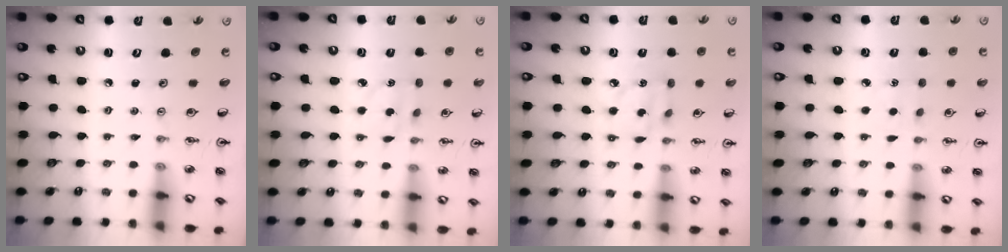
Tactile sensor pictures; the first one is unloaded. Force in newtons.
{"total": 3.5, "press": 3.4, "slide": 0.9}
{"total": 5.7, "press": 5.7, "slide": 0.2}
{"total": 1.5, "press": 1.5, "slide": 0.2}